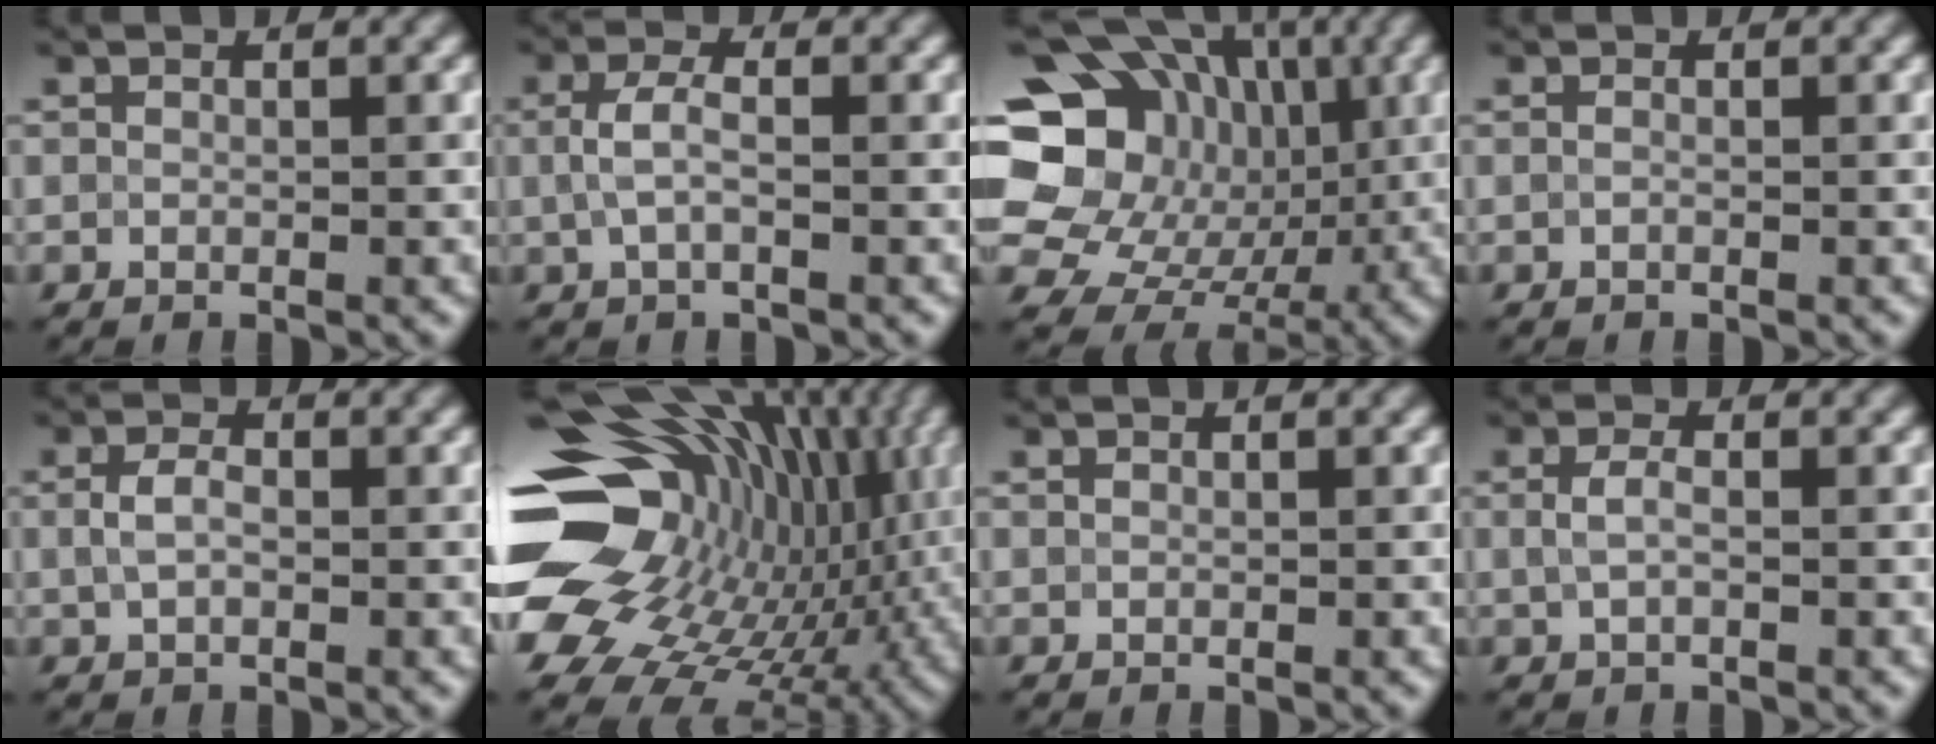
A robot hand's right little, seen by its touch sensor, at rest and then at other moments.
{"total": 2.3, "force": [0.1, 1.0, 2.1], "torque": [-0.050, 0.003, -0.001]}
{"total": 19.7, "force": [2.7, 17.2, 9.2], "torque": [-0.180, 0.051, 0.026]}
{"total": 0.0}
{"total": 2.1, "force": [0.1, 1.3, 1.7], "torque": [-0.036, 0.002, 0.001]}
{"total": 20.7, "force": [0.8, 15.8, 13.3], "torque": [-0.244, -0.014, 0.023]}
{"total": 0.0}
{"total": 1.5, "force": [0.1, 0.6, 1.3], "torque": [-0.032, 0.001, 0.001]}